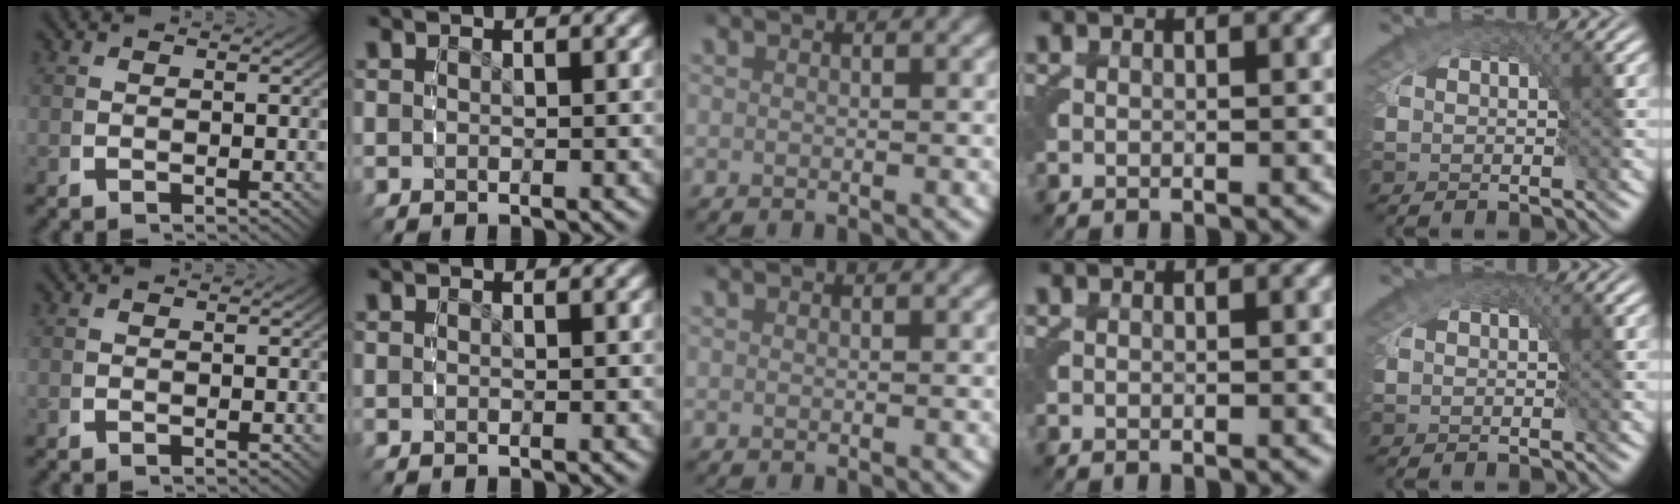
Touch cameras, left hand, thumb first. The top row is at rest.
{"little": {"total": 1.0, "force": [0.2, 0.8, 0.6], "torque": [-0.014, -0.004, 0.001]}}